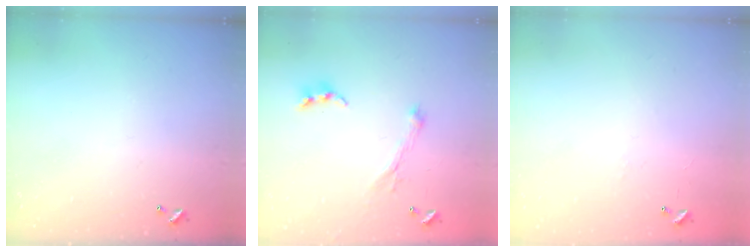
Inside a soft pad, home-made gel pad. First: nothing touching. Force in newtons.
{"total": 0.9, "press": 0.4, "slide": 0.8}
{"total": 7.5, "press": 7.4, "slide": 0.7}